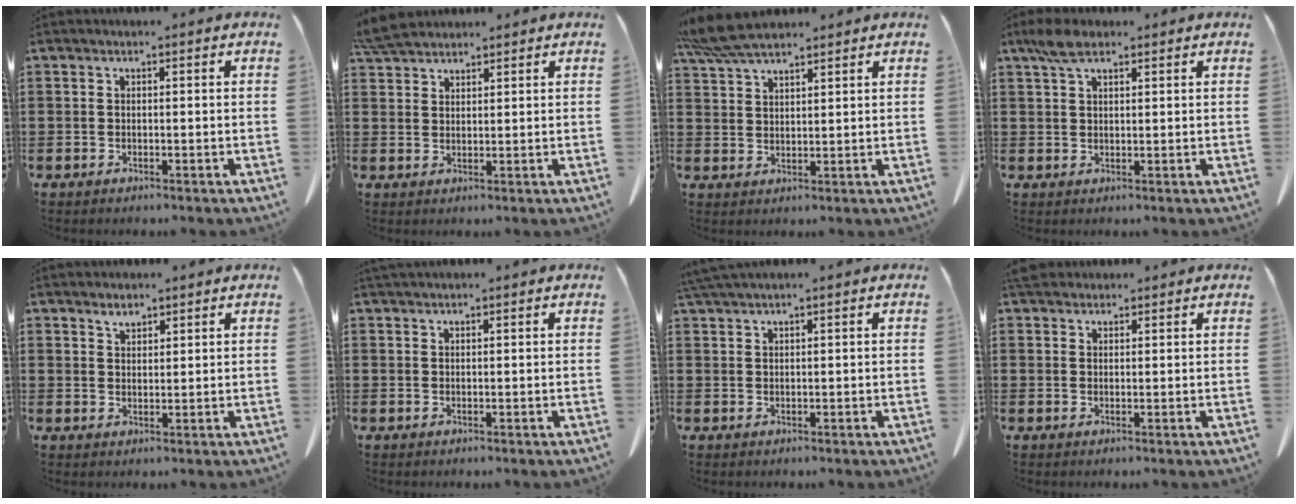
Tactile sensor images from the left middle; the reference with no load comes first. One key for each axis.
{"total": 4.5, "fx": 4.2, "fy": 0.9, "fz": 1.5, "tx": -0.042, "ty": -0.005, "tz": 0.083}
{"total": 6.4, "fx": 5.4, "fy": 1.4, "fz": 3.2, "tx": -0.078, "ty": -0.008, "tz": 0.105}
{"total": 4.1, "fx": 2.6, "fy": 1.6, "fz": 2.8, "tx": -0.062, "ty": 0.003, "tz": 0.049}
{"total": 1.9, "fx": 1.7, "fy": 0.5, "fz": 0.6, "tx": -0.006, "ty": -0.005, "tz": 0.032}
{"total": 0.8, "fx": 0.8, "fy": 0.0, "fz": 0.2, "tx": -0.008, "ty": -0.003, "tz": 0.016}
{"total": 1.7, "fx": 1.5, "fy": -0.3, "fz": 0.7, "tx": -0.018, "ty": -0.005, "tz": 0.030}
{"total": 2.9, "fx": 2.5, "fy": 1.1, "fz": 1.0, "tx": -0.028, "ty": 0.001, "tz": 0.051}